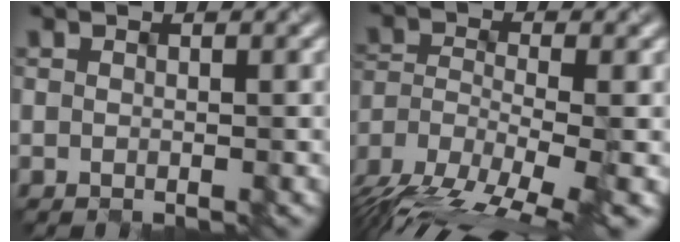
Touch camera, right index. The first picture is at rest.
{"total": 11.5, "force": [-8.2, 4.4, 6.7], "torque": [-0.132, -0.013, -0.127]}